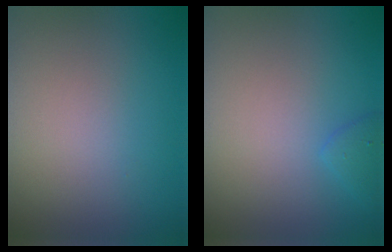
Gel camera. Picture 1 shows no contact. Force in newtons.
{"total": 1.2, "press": 1.2, "slide": 0.1}